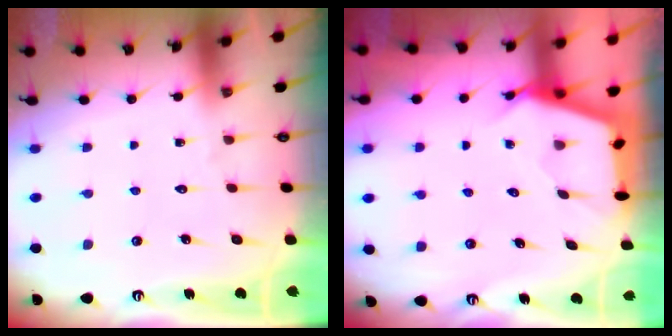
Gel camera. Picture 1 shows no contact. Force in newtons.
{"total": 2.8, "press": 2.8, "slide": 0.3}